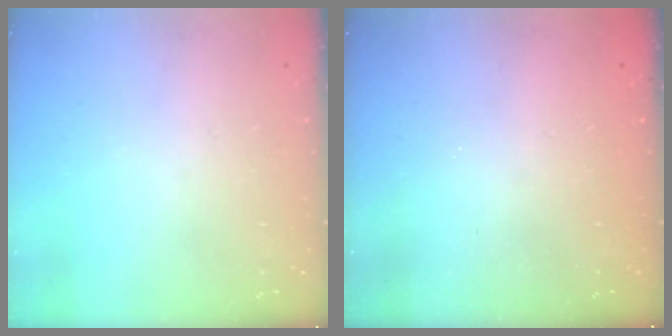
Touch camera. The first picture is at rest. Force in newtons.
{"total": 2.3, "press": 2.2, "slide": 0.7}